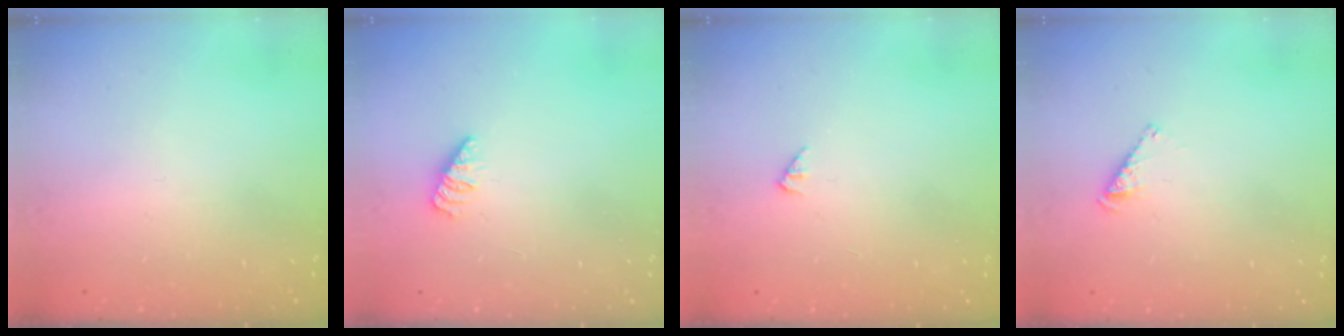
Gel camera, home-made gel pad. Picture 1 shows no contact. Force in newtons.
{"total": 2.5, "press": 2.4, "slide": 0.4}
{"total": 1.7, "press": 1.7, "slide": 0.3}
{"total": 3.1, "press": 3.1, "slide": 0.4}